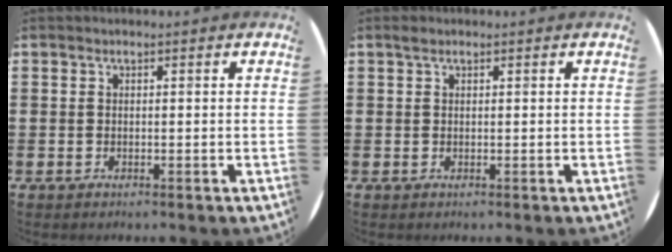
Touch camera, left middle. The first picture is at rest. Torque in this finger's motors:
{"motor_torque": [0.40, -0.15, -0.02, -0.01]}